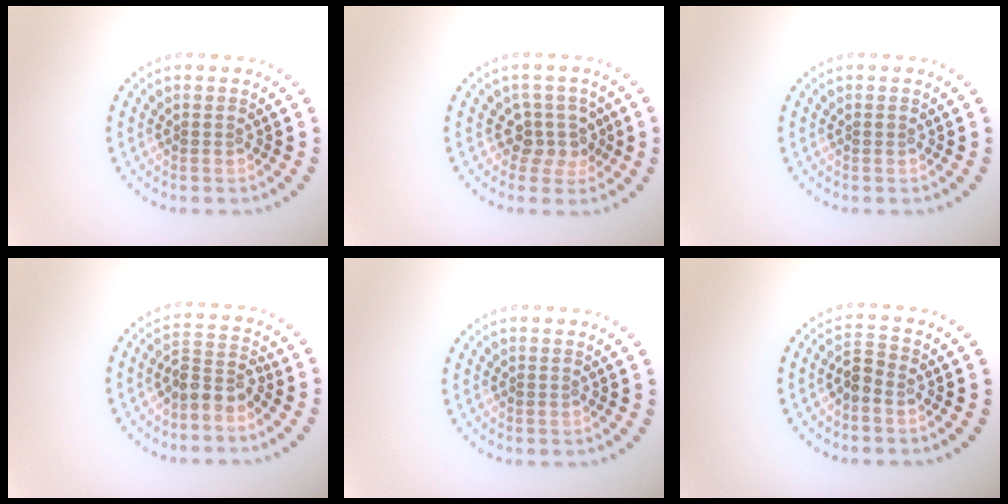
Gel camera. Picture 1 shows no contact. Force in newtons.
{"total": 2.7, "press": 2.1, "slide": 1.6}
{"total": 0.0}
{"total": 2.7, "press": 2.0, "slide": 1.8}
{"total": 0.0}
{"total": 1.6, "press": 1.4, "slide": 0.8}